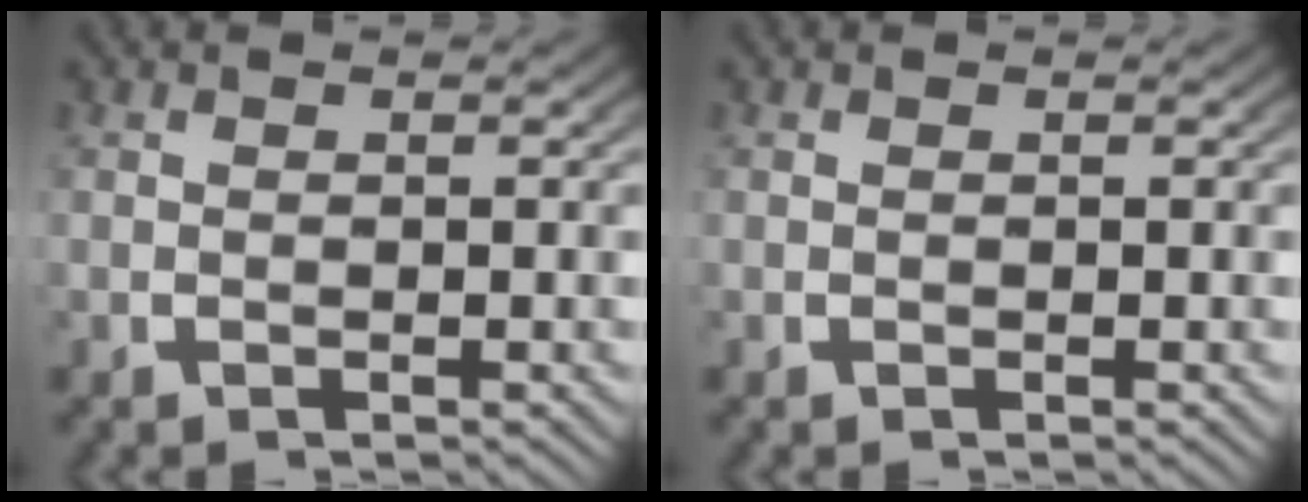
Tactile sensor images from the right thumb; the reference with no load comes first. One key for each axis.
{"total": 0.0}